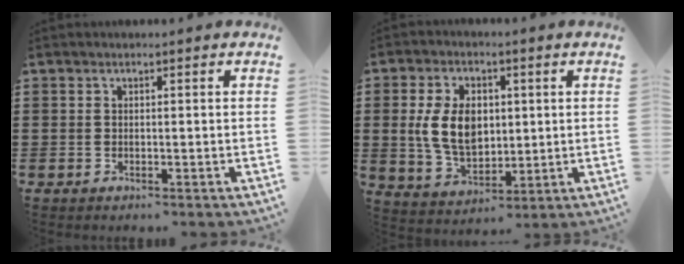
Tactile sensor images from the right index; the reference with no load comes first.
{"total": 9.0, "force": [1.2, 5.8, 6.8], "torque": [-0.165, 0.009, 0.018]}